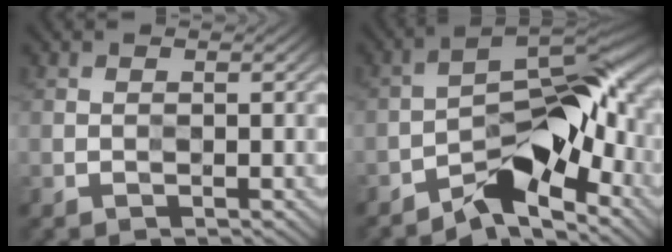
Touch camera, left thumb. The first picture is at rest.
{"total": 10.2, "force": [-5.5, 3.9, 7.7], "torque": [-0.104, 0.008, -0.104]}